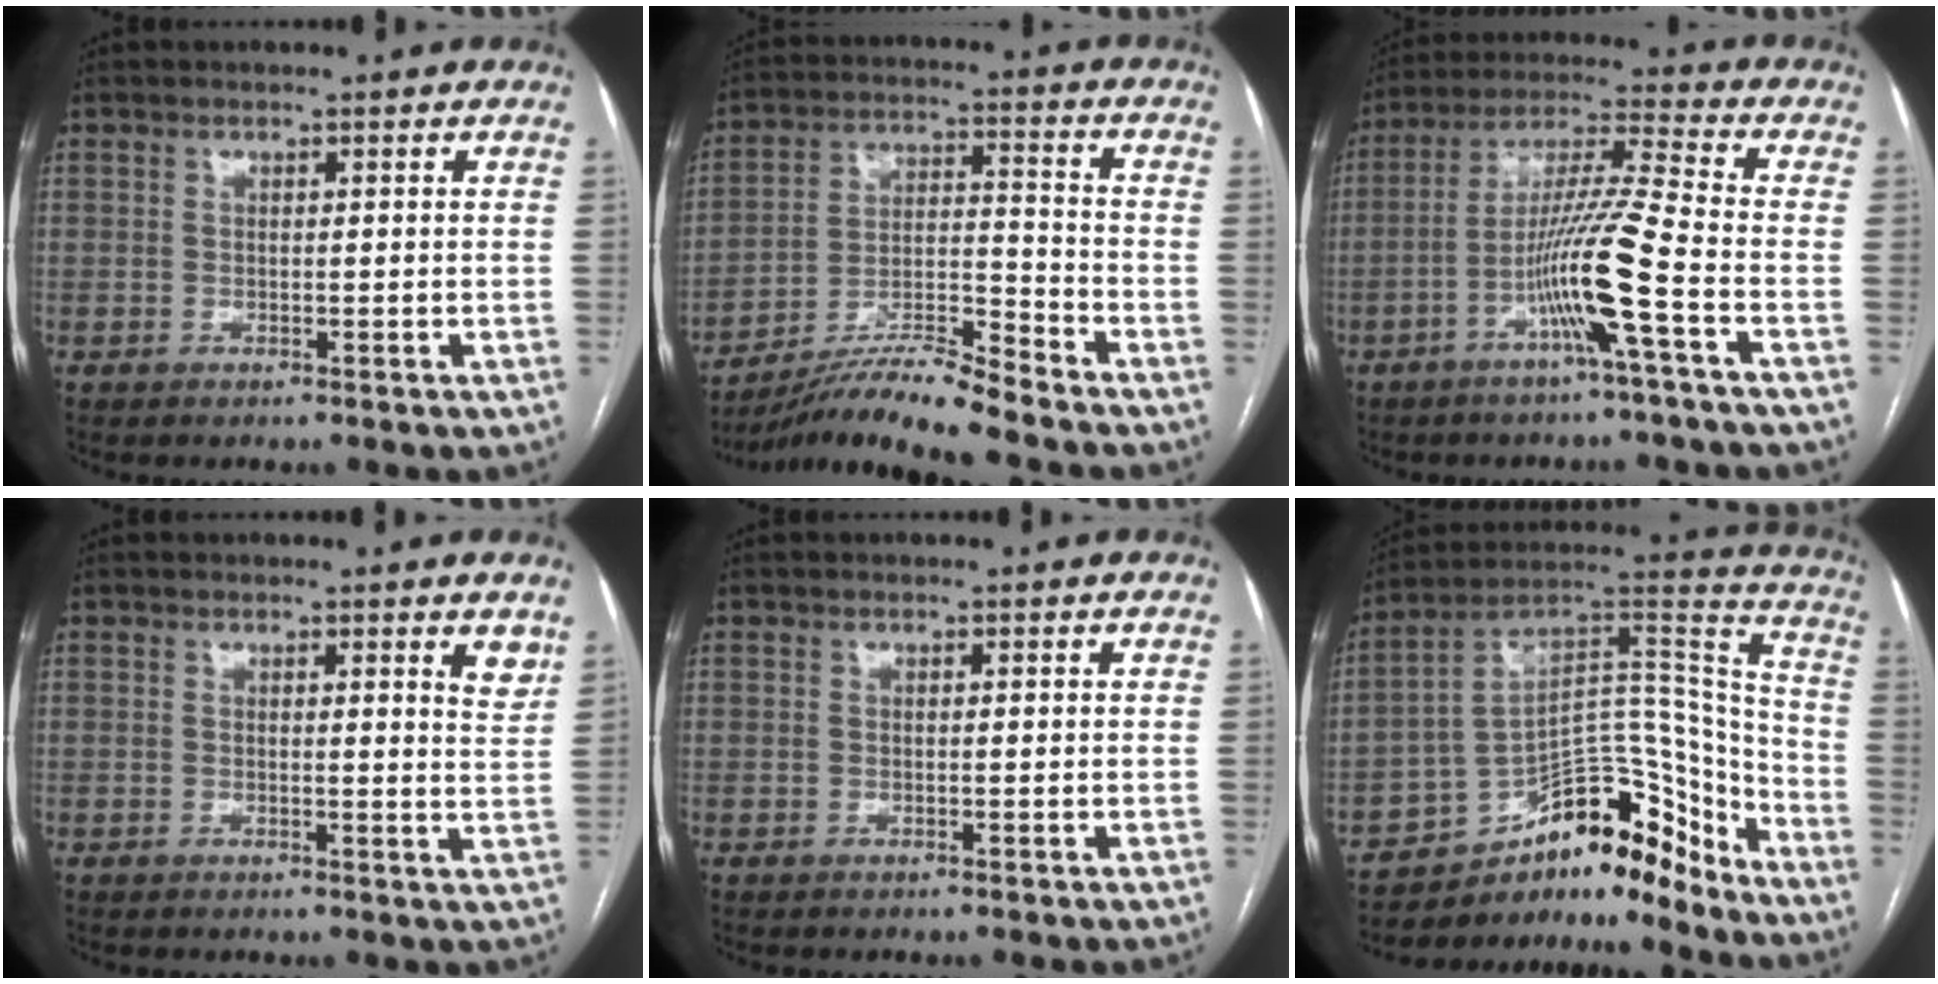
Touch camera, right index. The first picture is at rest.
{"total": 12.1, "force": [-10.8, -1.0, 5.3], "torque": [-0.086, 0.004, -0.194]}
{"total": 11.3, "force": [-4.4, -1.5, 10.3], "torque": [-0.197, 0.007, -0.086]}
{"total": 3.2, "force": [2.2, 0.2, 2.3], "torque": [-0.028, -0.015, 0.021]}
{"total": 0.0}
{"total": 18.5, "force": [-14.4, 6.8, 9.4], "torque": [-0.137, 0.072, -0.227]}